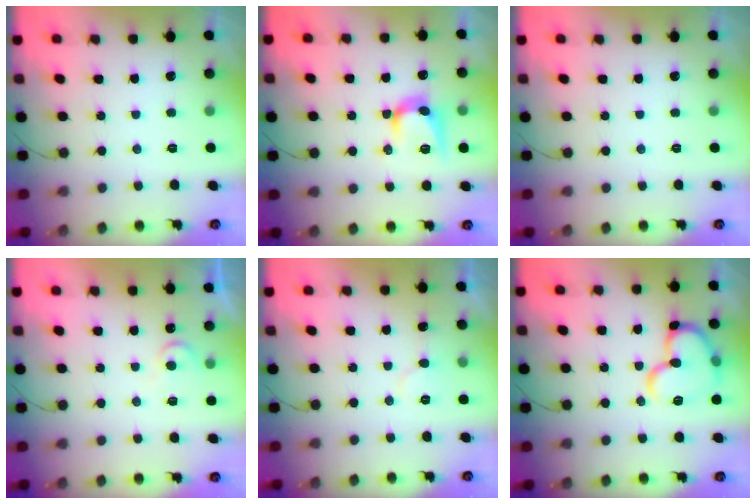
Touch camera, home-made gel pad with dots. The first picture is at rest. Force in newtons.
{"total": 11.0, "press": 11.0, "slide": 0.7}
{"total": 0.0}
{"total": 5.3, "press": 5.3, "slide": 0.4}
{"total": 6.9, "press": 6.9, "slide": 0.5}
{"total": 15.1, "press": 15.0, "slide": 1.6}